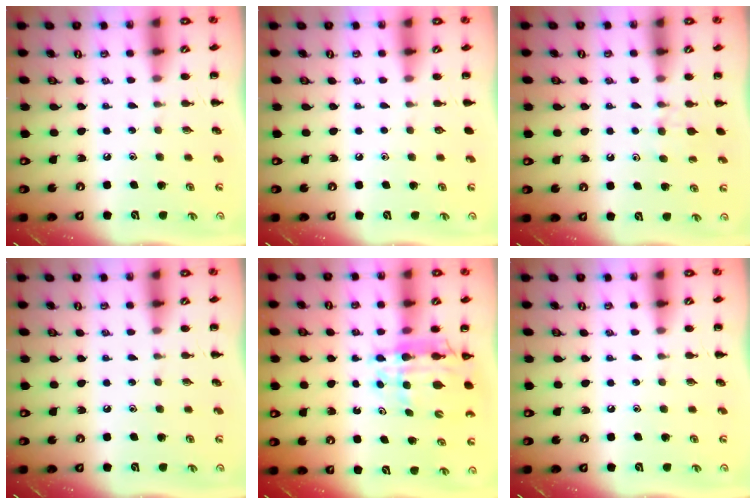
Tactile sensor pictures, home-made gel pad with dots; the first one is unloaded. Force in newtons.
{"total": 0.0}
{"total": 7.1, "press": 6.9, "slide": 1.8}
{"total": 0.0}
{"total": 10.6, "press": 10.0, "slide": 3.4}
{"total": 0.0}